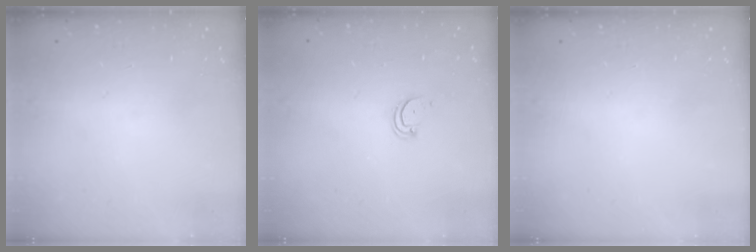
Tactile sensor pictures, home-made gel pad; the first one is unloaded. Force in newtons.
{"total": 3.0, "press": 3.0, "slide": 0.3}
{"total": 0.0}